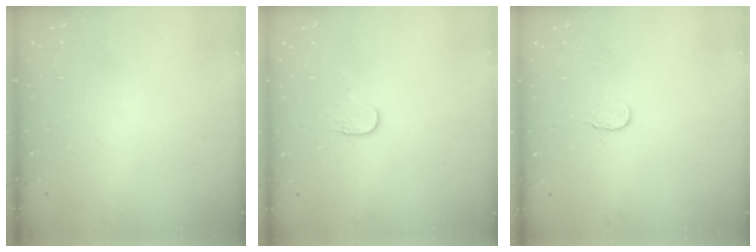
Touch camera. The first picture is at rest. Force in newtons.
{"total": 3.6, "press": 3.6, "slide": 0.4}
{"total": 2.9, "press": 2.9, "slide": 0.3}